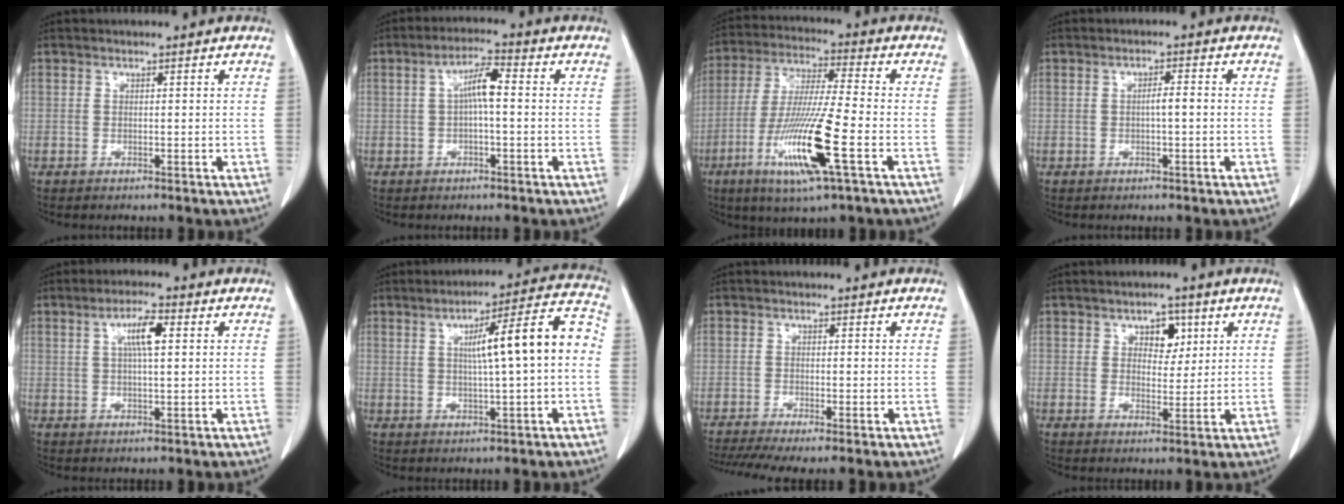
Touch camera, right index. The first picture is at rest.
{"total": 4.8, "force": [0.2, 0.8, 4.7], "torque": [-0.087, 0.014, 0.002]}
{"total": 15.0, "force": [-5.5, 0.2, 13.9], "torque": [-0.284, -0.026, -0.105]}
{"total": 2.0, "force": [-0.2, 0.2, 2.0], "torque": [-0.034, 0.003, -0.004]}
{"total": 5.1, "force": [1.4, 0.8, 4.8], "torque": [-0.090, 0.005, 0.025]}
{"total": 11.6, "force": [0.7, 0.6, 11.6], "torque": [-0.163, 0.029, 0.007]}
{"total": 6.9, "force": [-5.2, 0.6, 4.5], "torque": [-0.074, -0.011, -0.086]}
{"total": 4.2, "force": [1.8, 2.5, 2.7], "torque": [-0.034, 0.006, 0.027]}